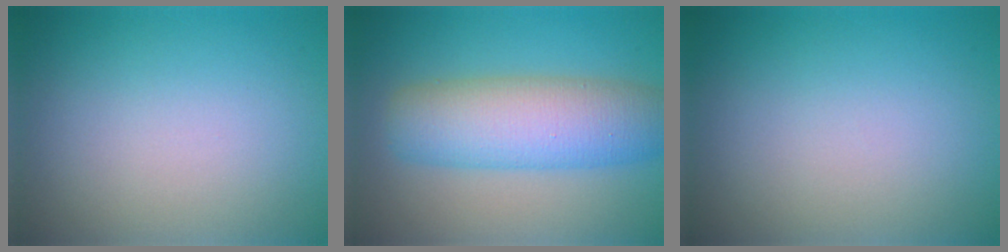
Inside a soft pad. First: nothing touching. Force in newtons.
{"total": 7.6, "press": 7.6, "slide": 0.2}
{"total": 0.0}